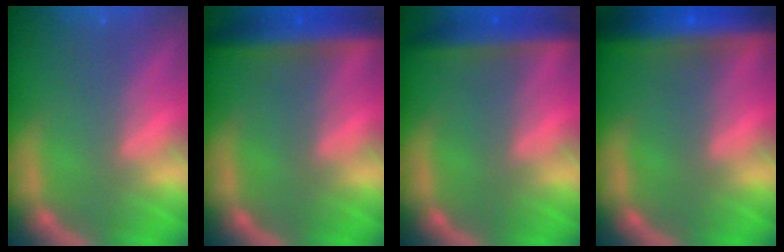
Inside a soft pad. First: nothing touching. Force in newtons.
{"total": 6.4}
{"total": 5.0}
{"total": 10.0}